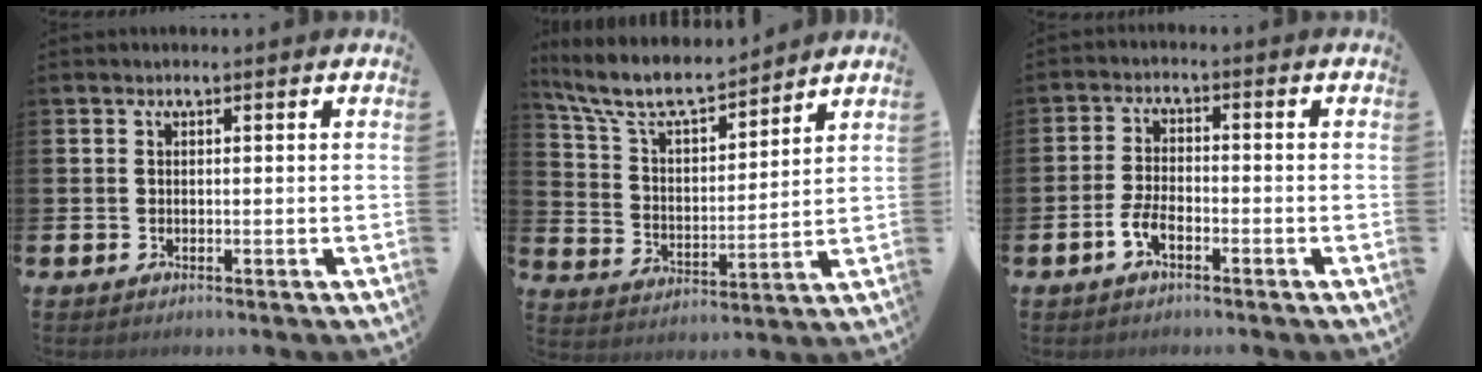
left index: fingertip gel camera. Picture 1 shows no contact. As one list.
[{"total": 8.8, "force": [7.9, 2.1, 3.3], "torque": [-0.105, -0.049, 0.140]}, {"total": 3.3, "force": [-1.7, 1.4, 2.4], "torque": [-0.053, 0.006, -0.033]}]